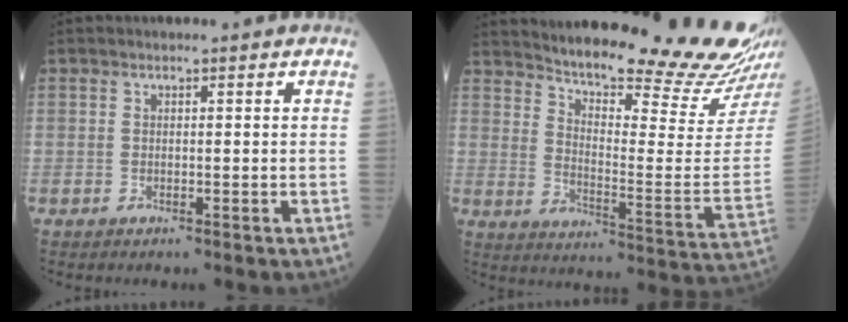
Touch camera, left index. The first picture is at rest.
{"total": 23.5, "force": [21.8, -0.5, 8.8], "torque": [-0.142, -0.115, 0.283]}